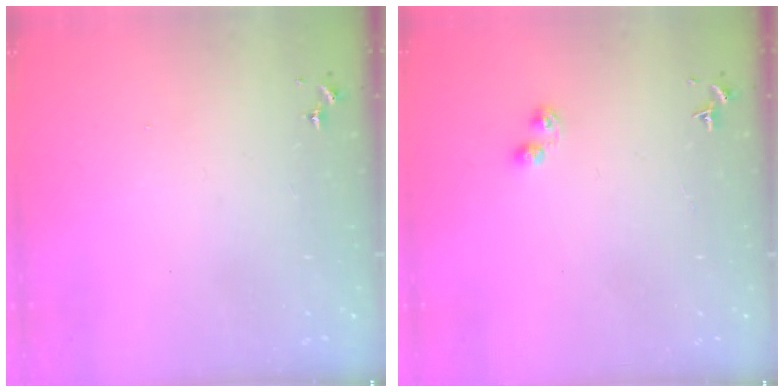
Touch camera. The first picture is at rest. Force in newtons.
{"total": 2.9, "press": 2.9, "slide": 0.4}